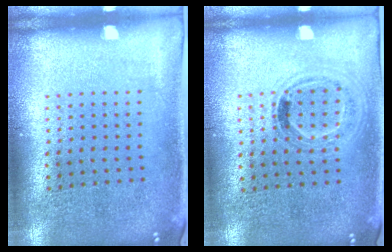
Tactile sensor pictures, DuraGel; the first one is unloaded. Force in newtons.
{"total": 1.0, "press": 0.8, "slide": 0.6}